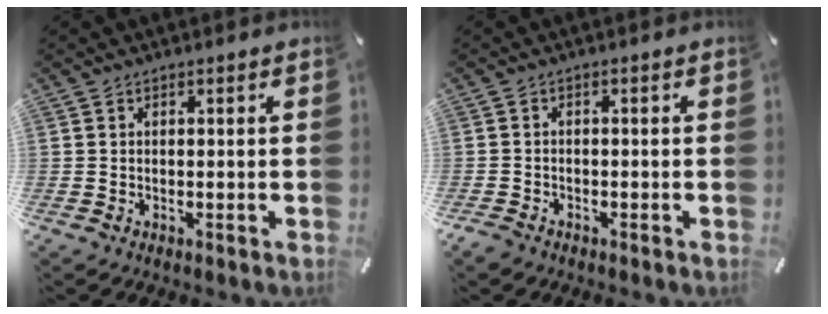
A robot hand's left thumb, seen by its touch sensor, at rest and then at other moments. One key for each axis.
{"total": 1.8, "fx": -1.3, "fy": 1.0, "fz": 0.5, "tx": -0.016, "ty": 0.005, "tz": -0.031}